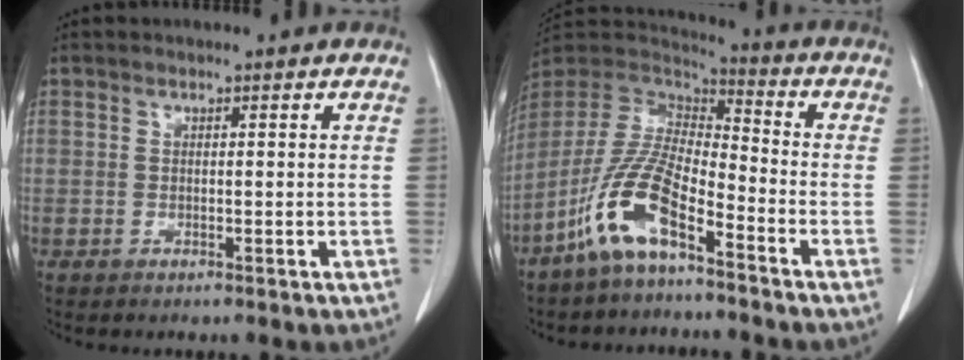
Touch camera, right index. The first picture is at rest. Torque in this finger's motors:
{"motor_torque": [1.30, -0.84, 0.44, 0.21]}